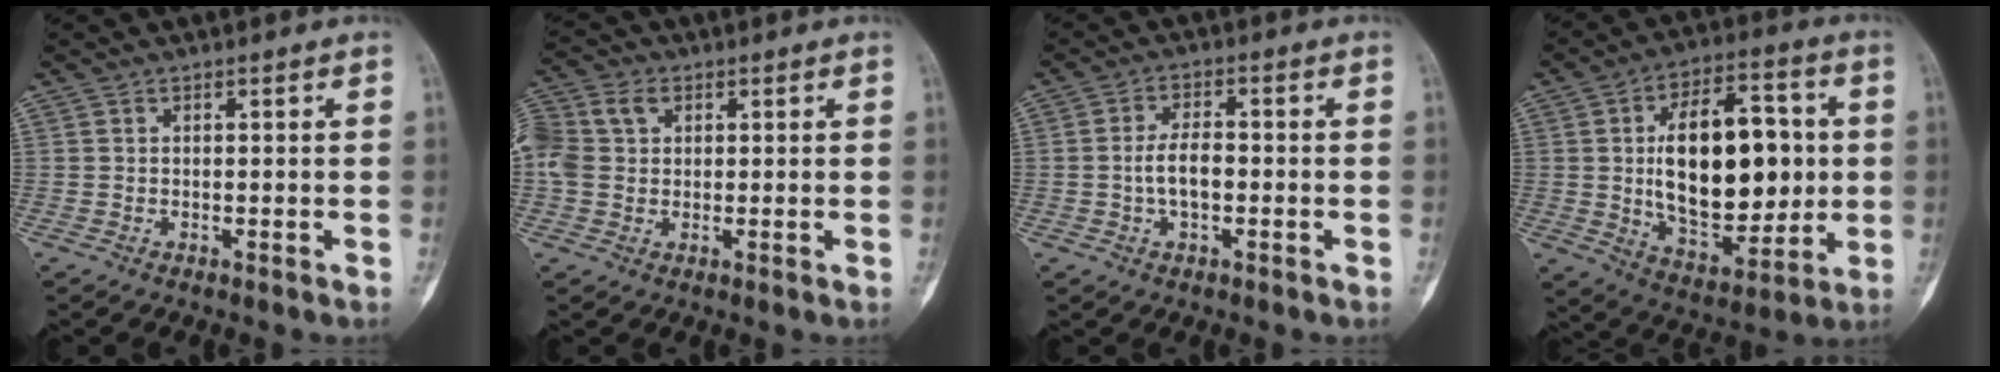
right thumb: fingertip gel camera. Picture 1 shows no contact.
{"total": 11.9, "force": [3.0, 9.1, 7.0], "torque": [-0.174, 0.027, 0.054]}
{"total": 5.3, "force": [-0.8, 2.7, 4.5], "torque": [-0.083, 0.013, -0.018]}
{"total": 23.5, "force": [1.6, 13.0, 19.5], "torque": [-0.269, -0.001, 0.035]}